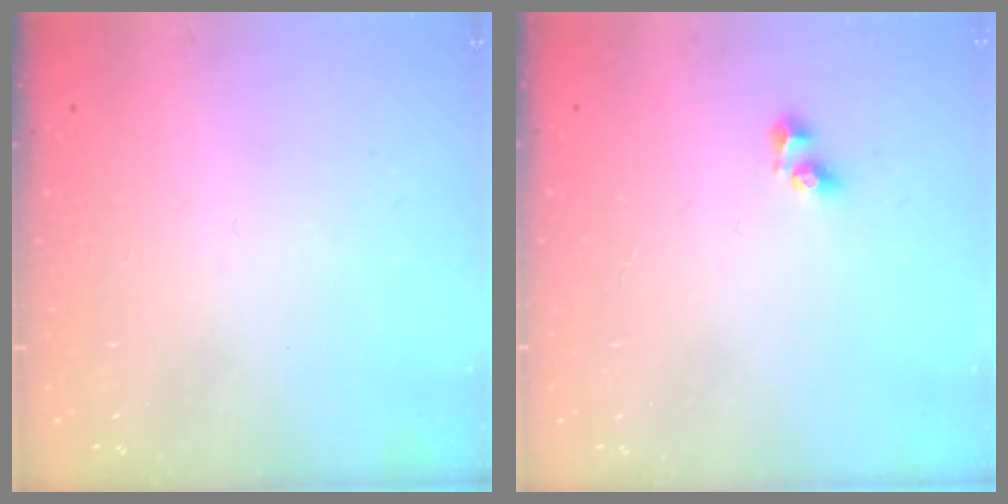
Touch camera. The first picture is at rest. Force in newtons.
{"total": 4.0, "press": 4.0, "slide": 0.4}